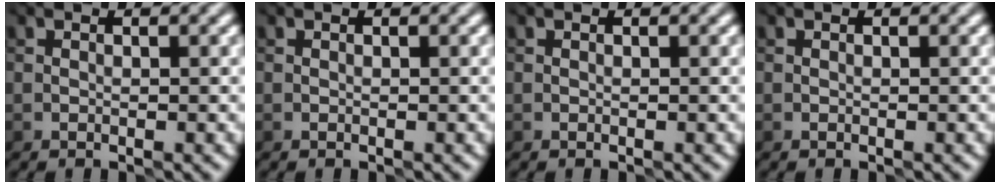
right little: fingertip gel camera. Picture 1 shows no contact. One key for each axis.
{"total": 0.0}
{"total": 0.0}
{"total": 0.0}